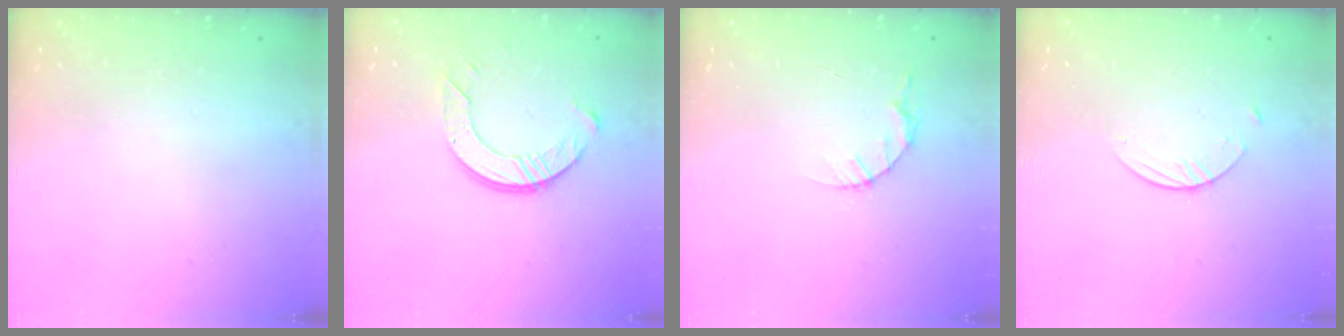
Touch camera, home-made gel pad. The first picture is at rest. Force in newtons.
{"total": 9.1, "press": 9.0, "slide": 0.7}
{"total": 4.1, "press": 4.1, "slide": 0.5}
{"total": 2.7, "press": 2.6, "slide": 0.3}